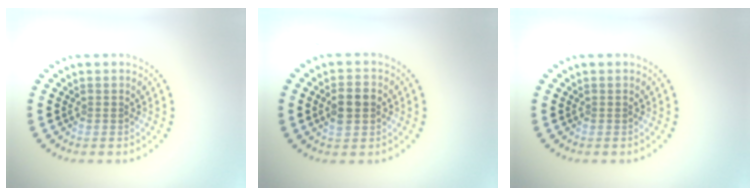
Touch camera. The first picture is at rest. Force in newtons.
{"total": 2.6, "press": 2.6, "slide": 0.2}
{"total": 0.0}